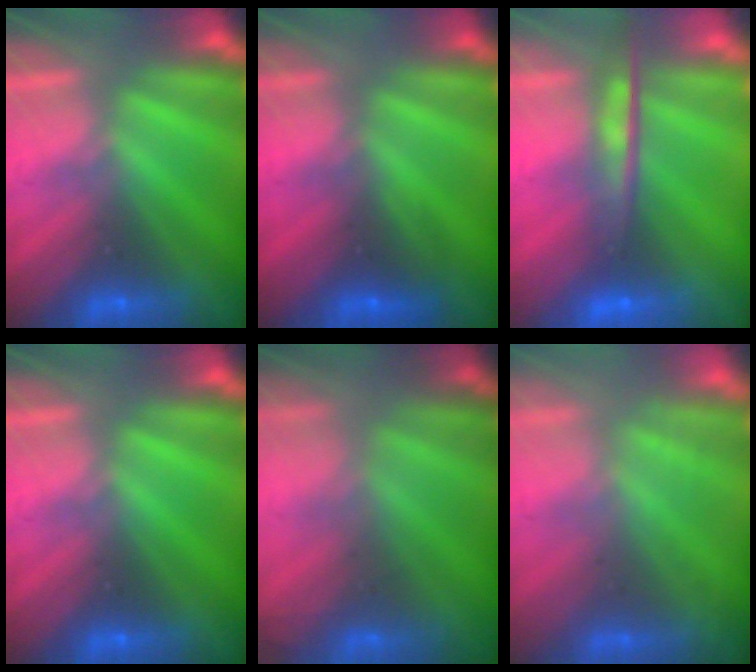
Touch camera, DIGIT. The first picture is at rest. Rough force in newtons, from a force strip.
{"total": 2.5}
{"total": 5.8}
{"total": 0.0}
{"total": 8.2}
{"total": 1.9}